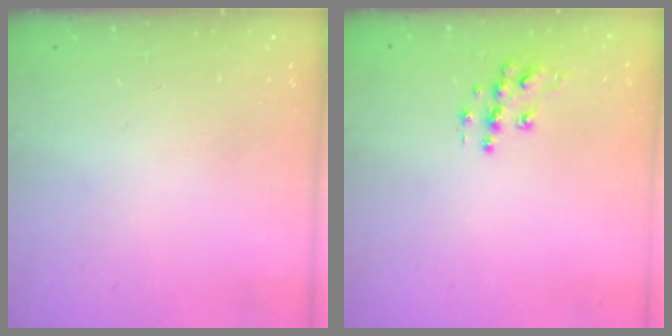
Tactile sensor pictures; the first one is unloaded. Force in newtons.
{"total": 8.7, "press": 8.7, "slide": 0.5}